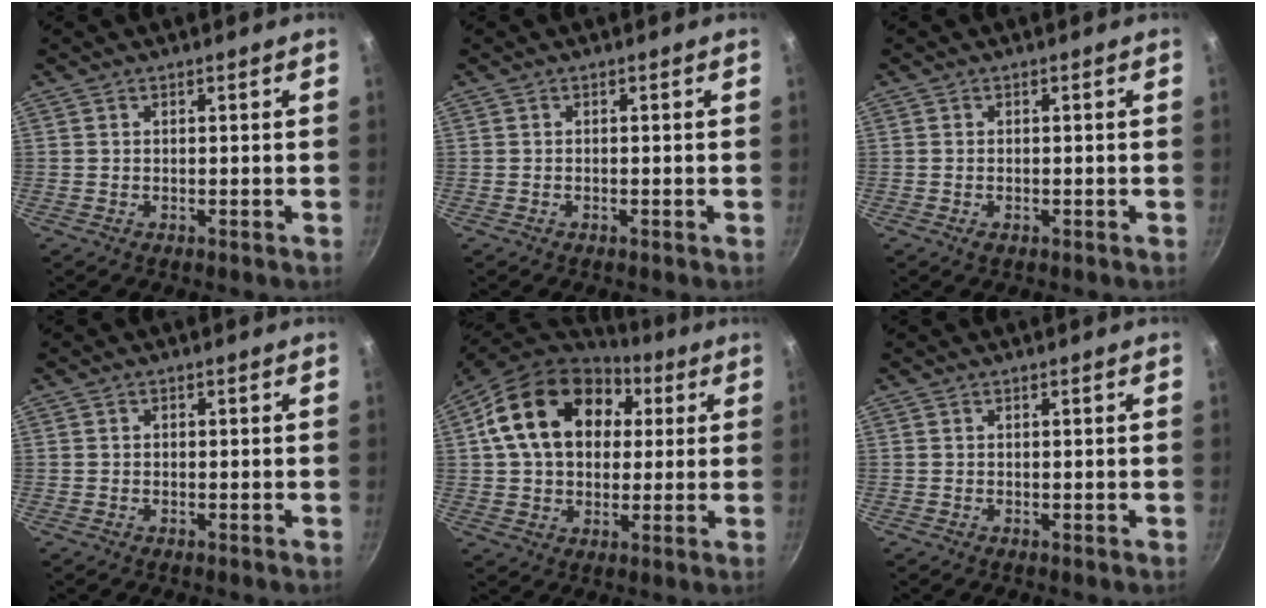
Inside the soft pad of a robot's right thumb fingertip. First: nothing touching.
{"total": 0.0}
{"total": 1.0, "force": [-0.5, 0.5, 0.7], "torque": [-0.012, 0.000, -0.009]}
{"total": 0.6, "force": [-0.1, 0.5, 0.2], "torque": [-0.002, 0.003, -0.003]}
{"total": 20.0, "force": [5.5, 14.4, 12.6], "torque": [-0.201, 0.016, 0.084]}
{"total": 0.0}